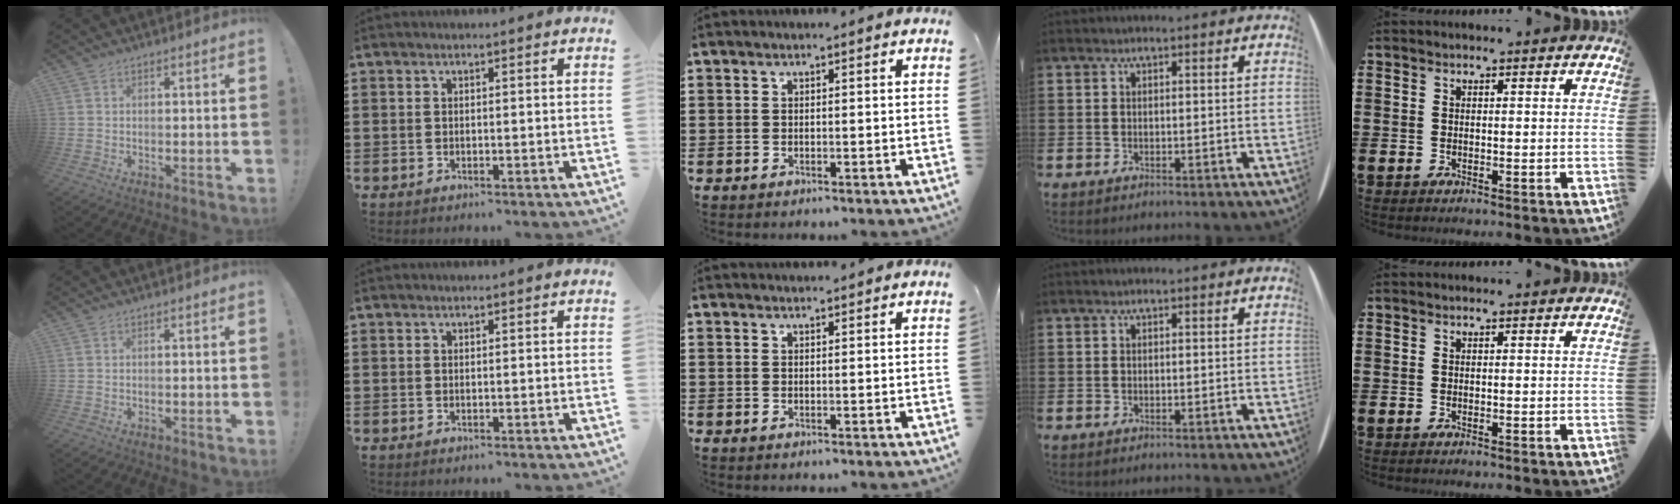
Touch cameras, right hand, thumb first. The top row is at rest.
{"middle": {"total": 1.0, "force": [1.0, 0.1, 0.0], "torque": [0.005, -0.003, 0.017]}}